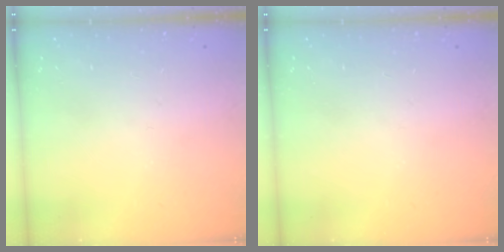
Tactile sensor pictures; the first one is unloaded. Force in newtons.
{"total": 0.0}